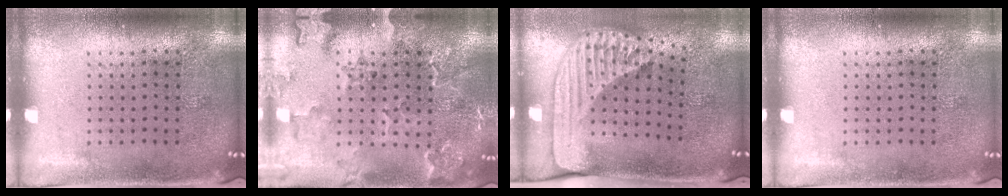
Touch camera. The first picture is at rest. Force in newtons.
{"total": 2.3, "press": 2.2, "slide": 0.8}
{"total": 2.4, "press": 1.8, "slide": 1.7}
{"total": 0.0}